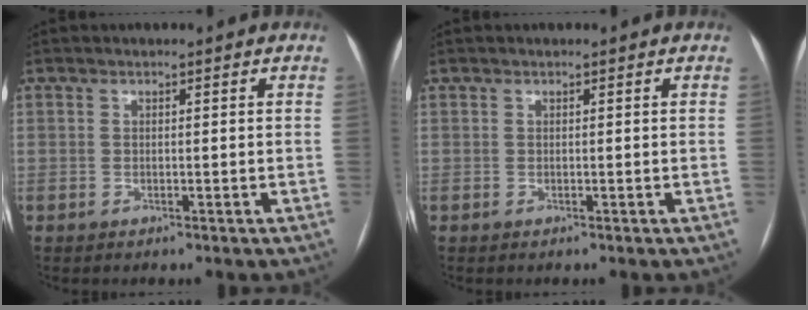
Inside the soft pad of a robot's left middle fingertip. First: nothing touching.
{"total": 0.0}